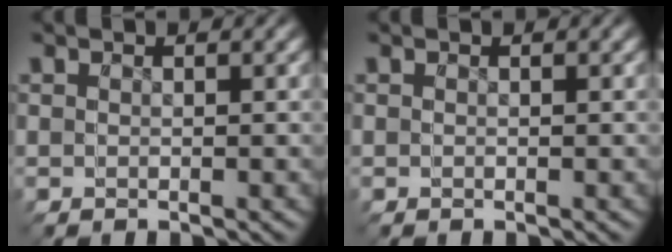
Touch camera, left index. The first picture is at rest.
{"total": 0.0}